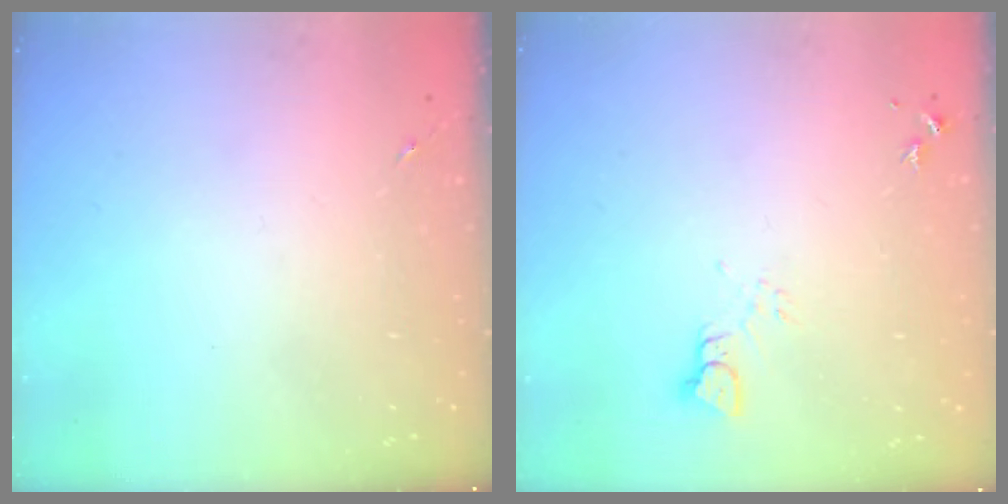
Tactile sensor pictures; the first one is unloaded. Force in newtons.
{"total": 3.0, "press": 3.0, "slide": 0.2}